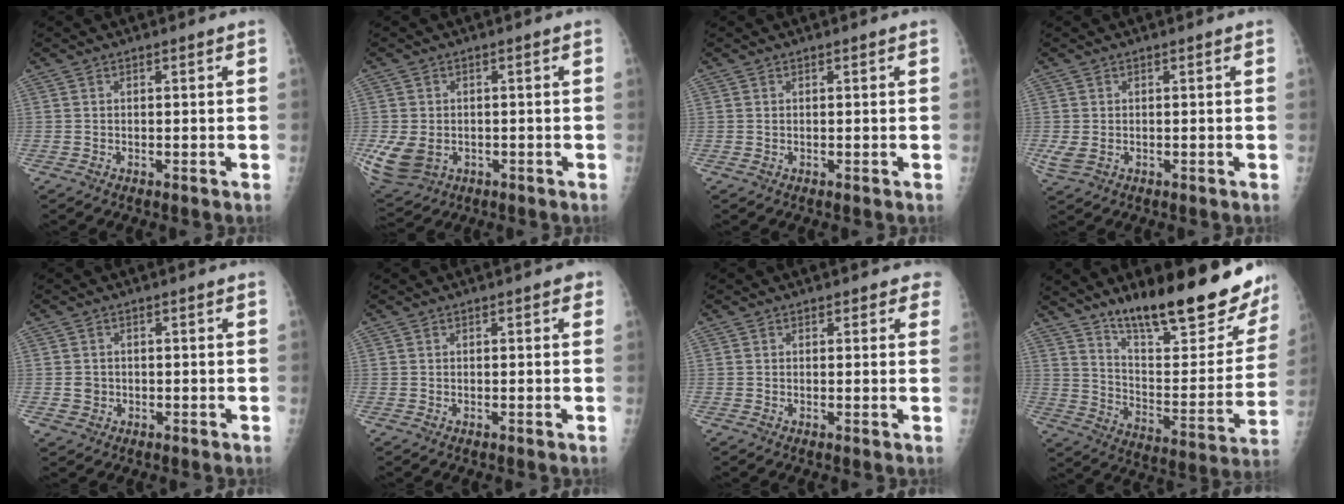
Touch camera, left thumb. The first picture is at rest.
{"total": 9.8, "force": [-2.4, 7.5, 5.9], "torque": [-0.129, -0.006, -0.027]}
{"total": 0.0}
{"total": 2.7, "force": [-0.5, 1.9, 1.8], "torque": [-0.045, -0.007, -0.002]}
{"total": 2.1, "force": [-0.2, 2.0, 0.6], "torque": [-0.002, 0.004, 0.000]}
{"total": 0.8, "force": [0.3, 0.5, 0.5], "torque": [0.004, 0.002, -0.002]}
{"total": 2.5, "force": [2.0, 1.5, 0.3], "torque": [0.028, -0.006, 0.005]}
{"total": 25.9, "force": [19.2, 6.1, 16.3], "torque": [-0.201, -0.102, 0.288]}